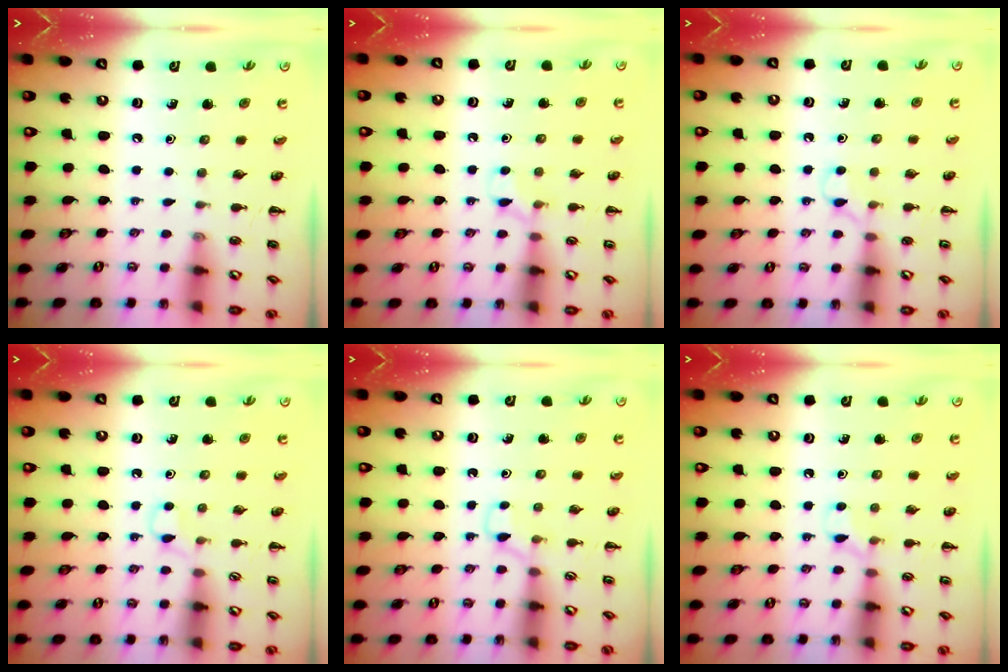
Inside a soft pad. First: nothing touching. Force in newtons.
{"total": 5.3, "press": 5.0, "slide": 1.8}
{"total": 3.6, "press": 3.4, "slide": 1.1}
{"total": 2.6, "press": 2.5, "slide": 0.9}
{"total": 2.8, "press": 2.5, "slide": 1.1}
{"total": 5.3, "press": 5.0, "slide": 1.8}